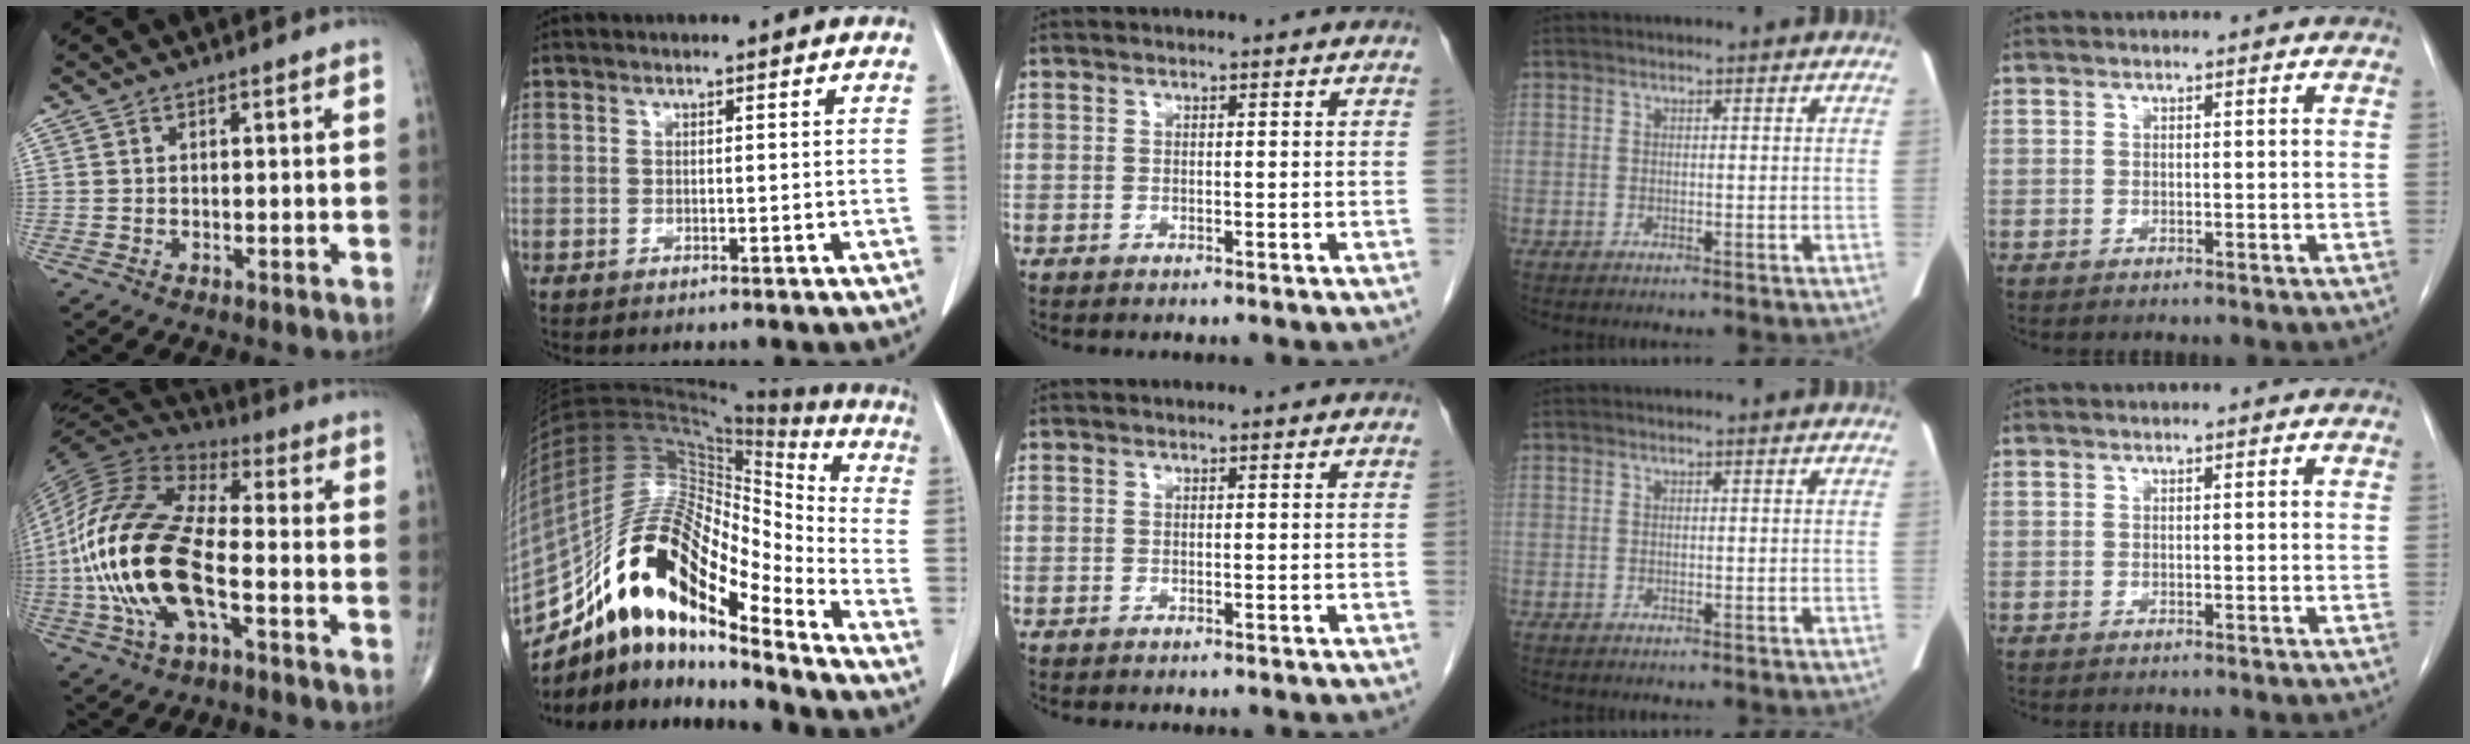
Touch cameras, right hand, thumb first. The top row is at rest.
{"thumb": {"total": 22.9, "force": [-4.7, 10.1, 20.0], "torque": [-0.433, 0.019, -0.088]}, "index": {"total": 23.5, "force": [-15.5, 6.3, 16.5], "torque": [-0.326, 0.027, -0.275]}}